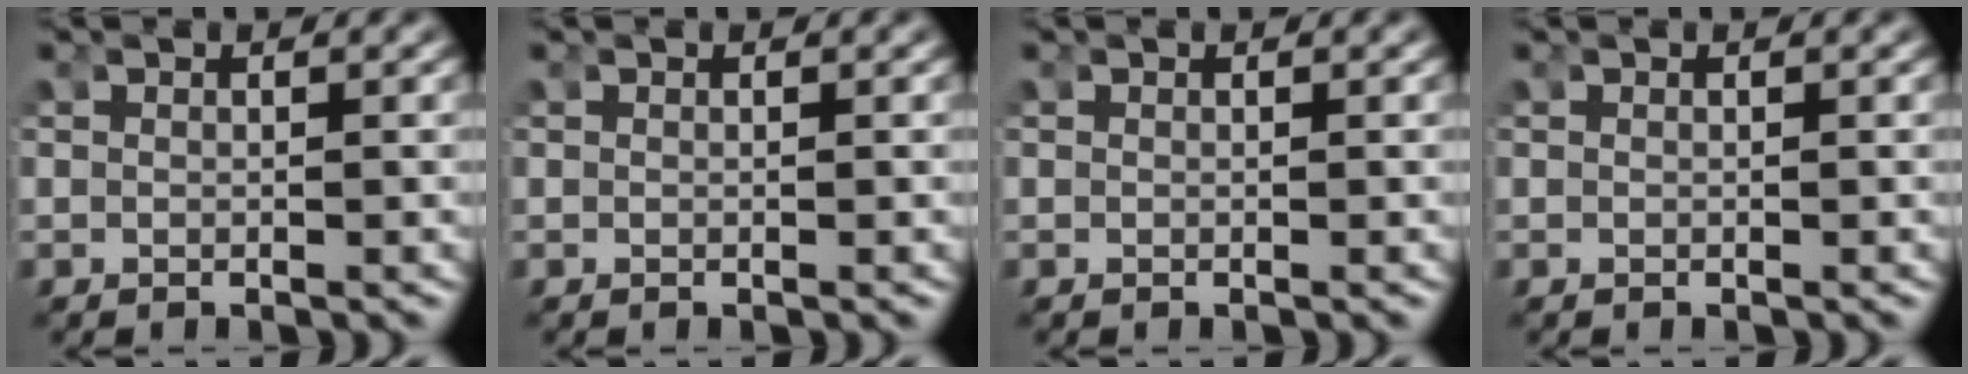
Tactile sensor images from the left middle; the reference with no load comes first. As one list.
[{"total": 0.0}, {"total": 0.0}, {"total": 0.0}]